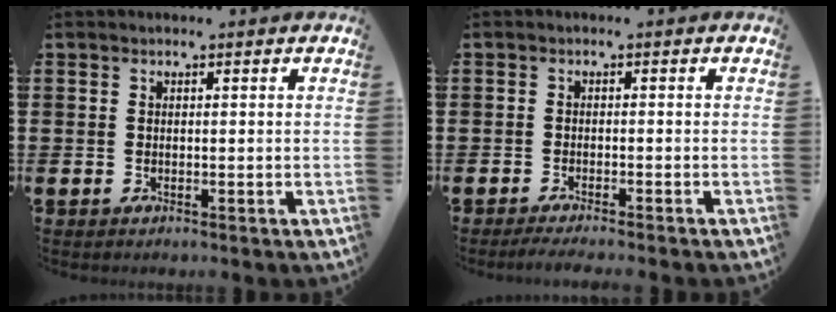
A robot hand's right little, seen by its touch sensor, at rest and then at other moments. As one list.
[{"total": 1.3, "force": [-1.1, -0.1, 0.7], "torque": [-0.009, -0.002, -0.021]}]